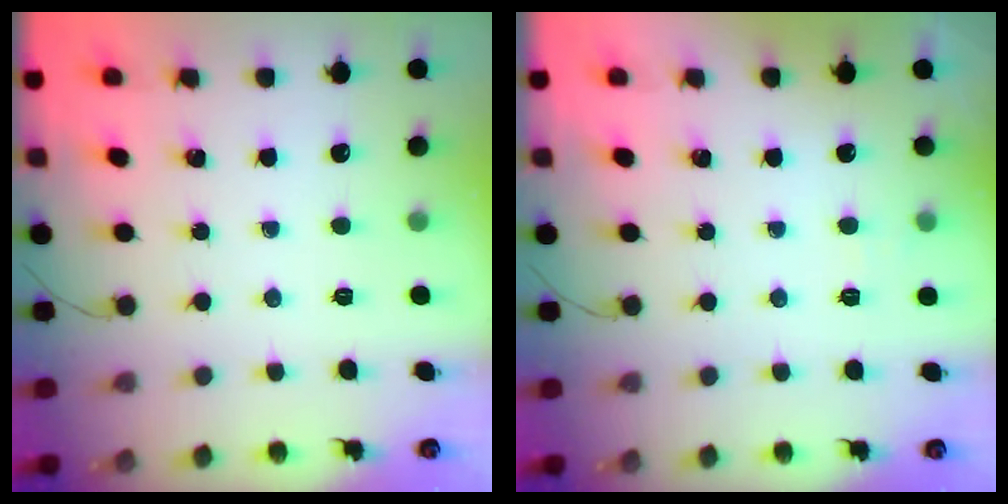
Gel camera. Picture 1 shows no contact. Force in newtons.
{"total": 2.6, "press": 2.1, "slide": 1.5}